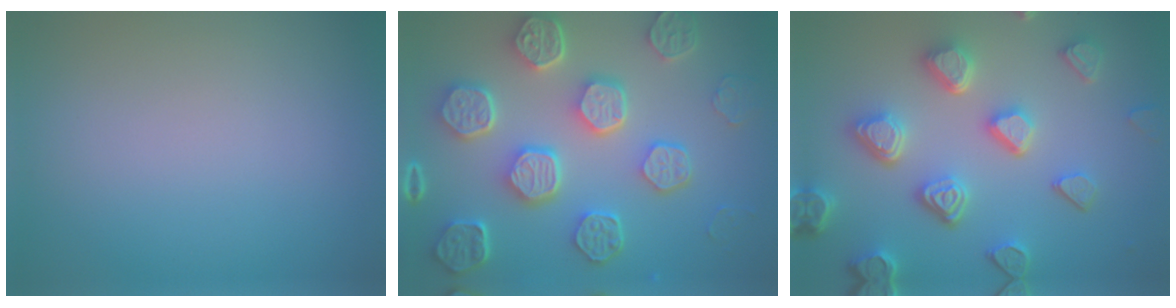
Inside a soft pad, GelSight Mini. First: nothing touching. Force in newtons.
{"total": 8.5, "press": 6.5, "slide": 5.5}
{"total": 6.4, "press": 5.4, "slide": 3.4}